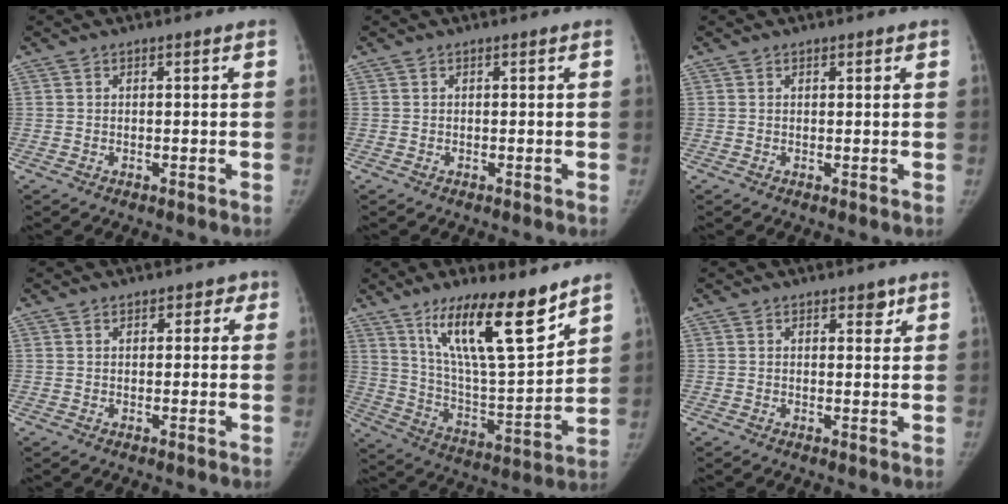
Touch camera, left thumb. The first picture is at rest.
{"total": 0.0}
{"total": 1.0, "force": [0.7, 0.4, 0.5], "torque": [-0.003, -0.003, 0.008]}
{"total": 2.3, "force": [1.1, 1.8, 1.0], "torque": [0.014, 0.000, 0.008]}
{"total": 19.5, "force": [12.7, 4.5, 14.1], "torque": [-0.208, -0.077, 0.227]}
{"total": 2.1, "force": [1.4, 1.1, 1.1], "torque": [0.001, -0.007, 0.018]}